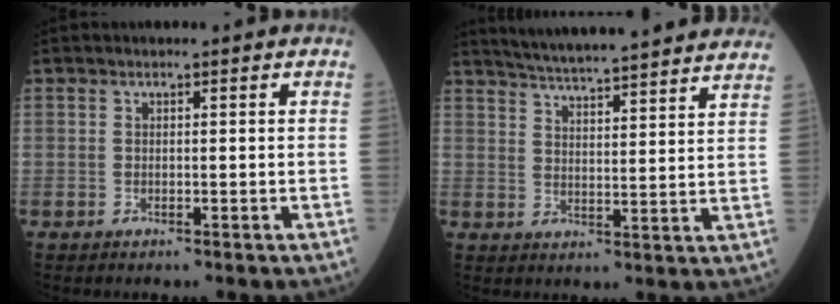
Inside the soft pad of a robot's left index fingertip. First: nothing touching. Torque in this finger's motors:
{"motor_torque": [0.06, -0.94, 0.26, 0.12]}